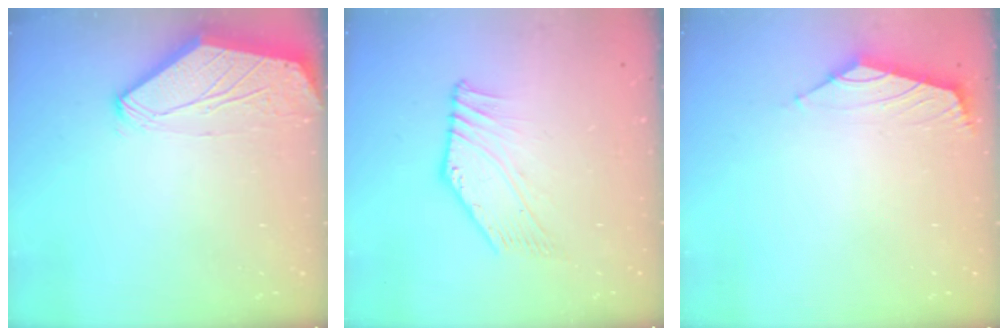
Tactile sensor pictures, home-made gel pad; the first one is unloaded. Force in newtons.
{"total": 0.6, "press": 0.1, "slide": 0.6}
{"total": 1.7, "press": 1.5, "slide": 0.7}